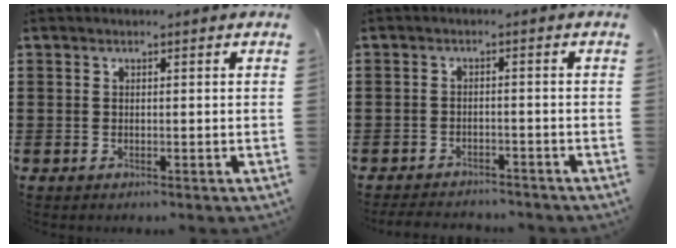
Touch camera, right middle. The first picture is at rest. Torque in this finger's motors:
{"motor_torque": [0.49, 0.09, 0.02, 0.01]}